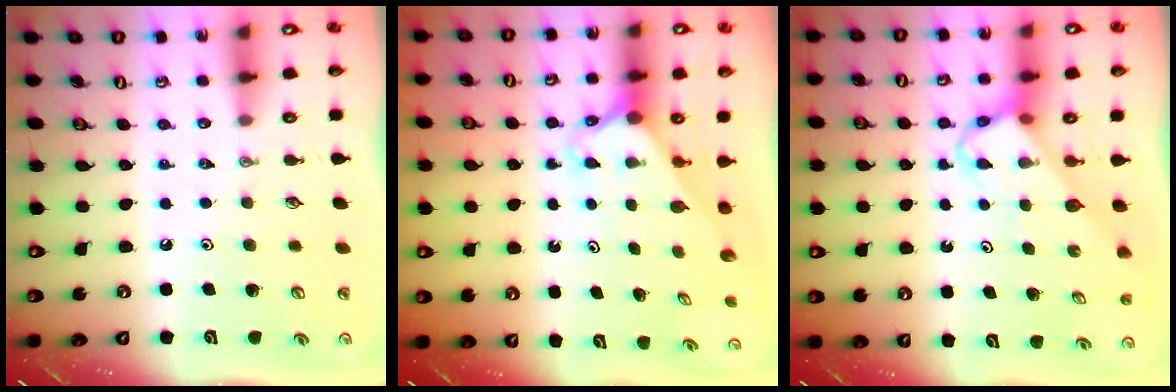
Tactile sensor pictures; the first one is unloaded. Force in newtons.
{"total": 2.3, "press": 2.3, "slide": 0.2}
{"total": 3.8, "press": 3.8, "slide": 0.1}